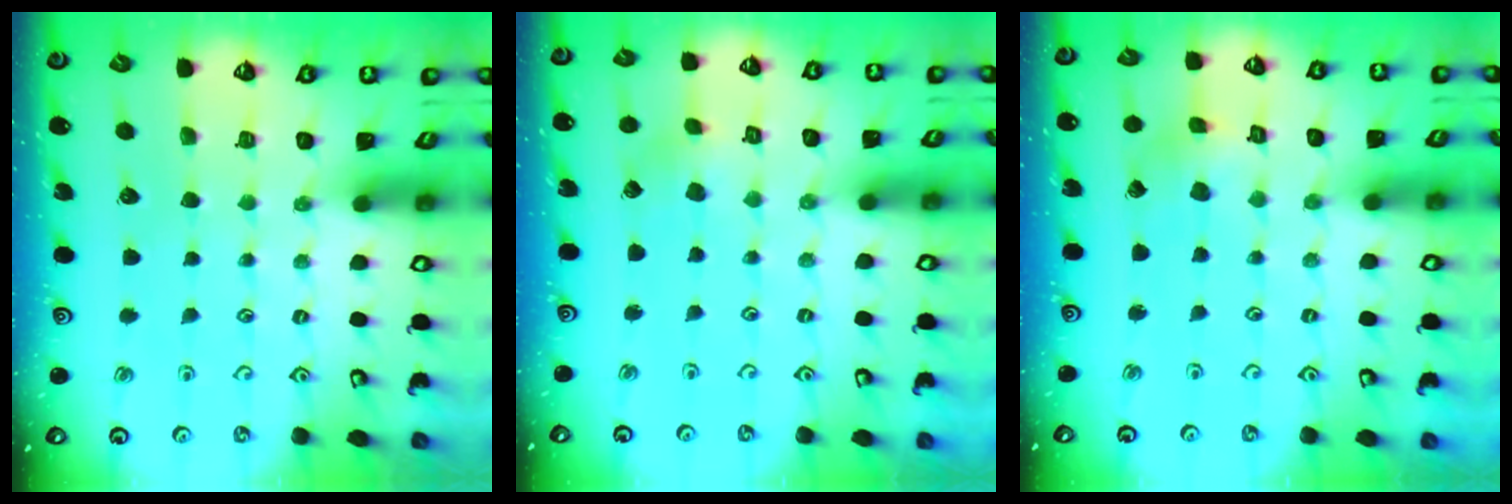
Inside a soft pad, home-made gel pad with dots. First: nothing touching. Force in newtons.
{"total": 2.8, "press": 2.8, "slide": 0.1}
{"total": 2.5, "press": 2.5, "slide": 0.2}